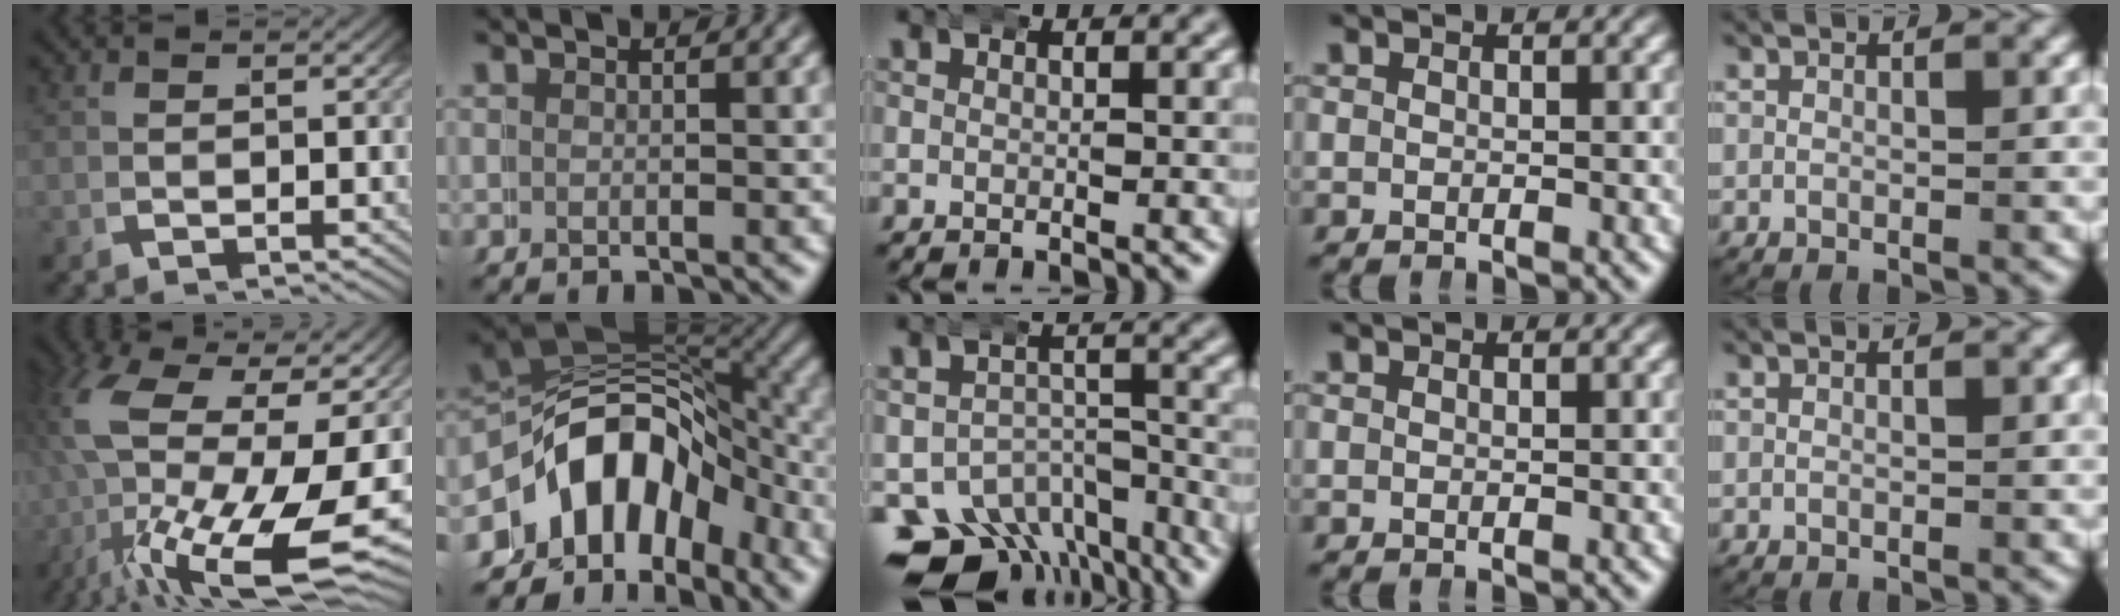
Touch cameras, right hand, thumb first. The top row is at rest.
{"thumb": {"total": 14.7, "force": [-1.0, 7.3, 12.7], "torque": [-0.259, -0.038, 0.016]}, "index": {"total": 13.4, "force": [-2.6, 10.5, 7.8], "torque": [-0.156, -0.031, -0.041]}, "middle": {"total": 12.9, "force": [-7.9, 8.8, 5.1], "torque": [-0.092, -0.053, -0.117]}}